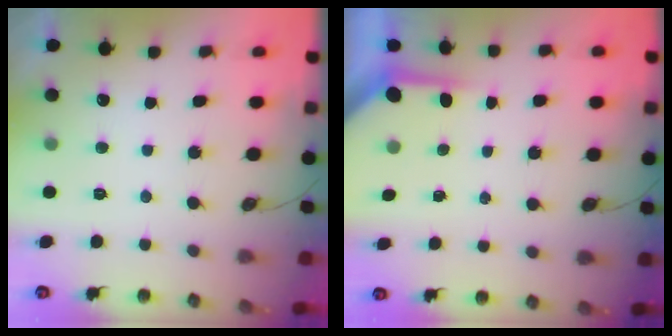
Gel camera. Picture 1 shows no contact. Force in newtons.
{"total": 3.7, "press": 3.7, "slide": 0.4}